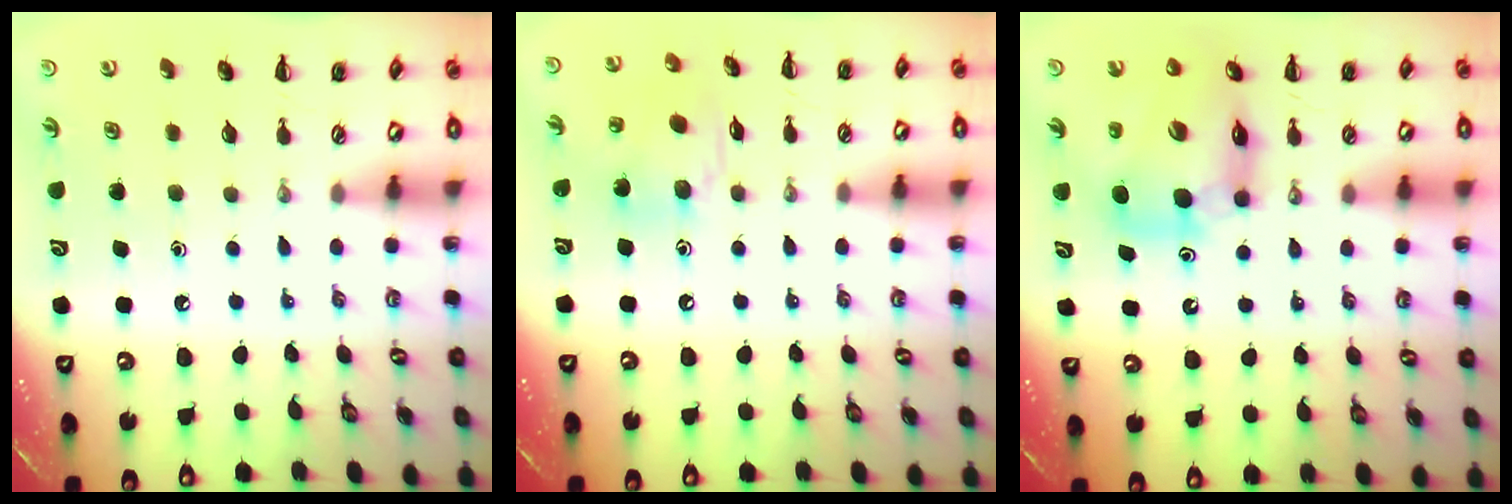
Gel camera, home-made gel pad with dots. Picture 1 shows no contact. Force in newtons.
{"total": 11.0, "press": 10.8, "slide": 2.4}
{"total": 11.5, "press": 11.0, "slide": 3.1}